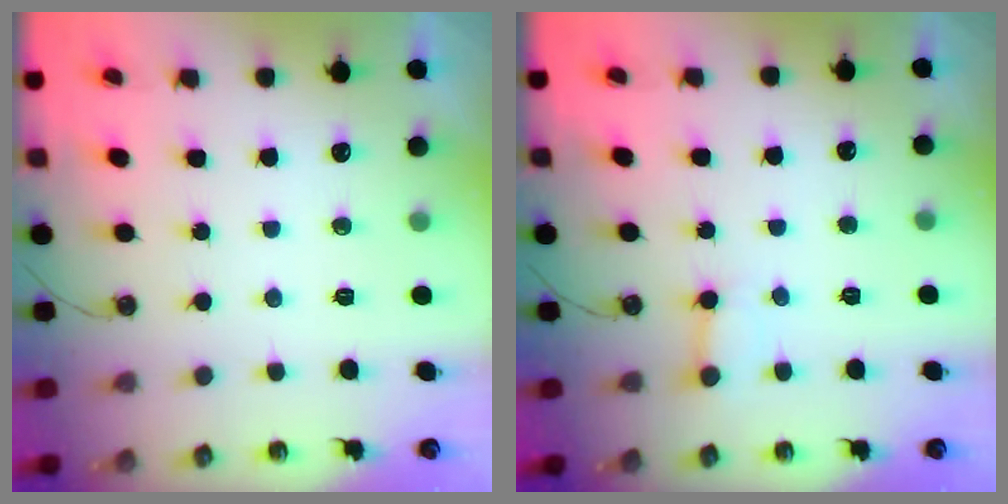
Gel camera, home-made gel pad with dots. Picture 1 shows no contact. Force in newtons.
{"total": 2.6, "press": 2.6, "slide": 0.3}